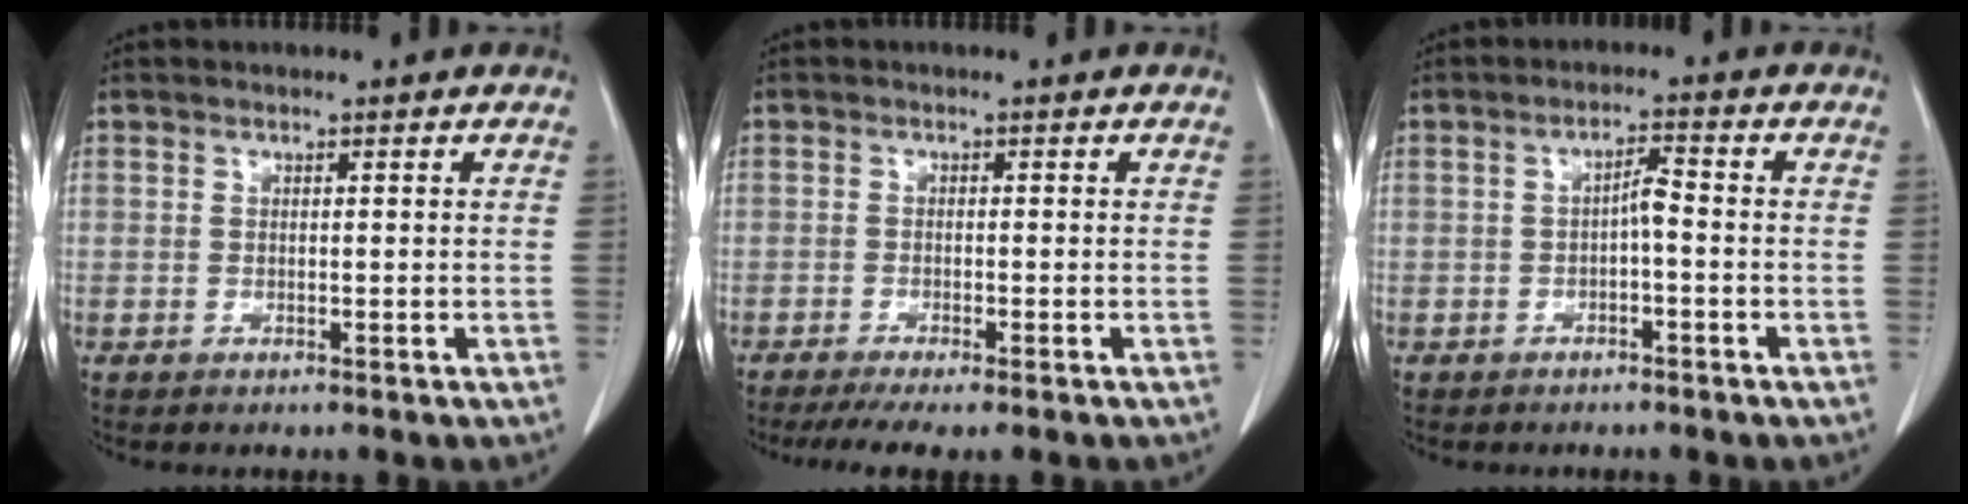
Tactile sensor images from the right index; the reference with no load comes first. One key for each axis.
{"total": 5.8, "fx": -4.5, "fy": 0.5, "fz": 3.5, "tx": -0.048, "ty": -0.010, "tz": -0.071}
{"total": 2.5, "fx": -0.7, "fy": 0.5, "fz": 2.3, "tx": -0.040, "ty": 0.008, "tz": -0.011}